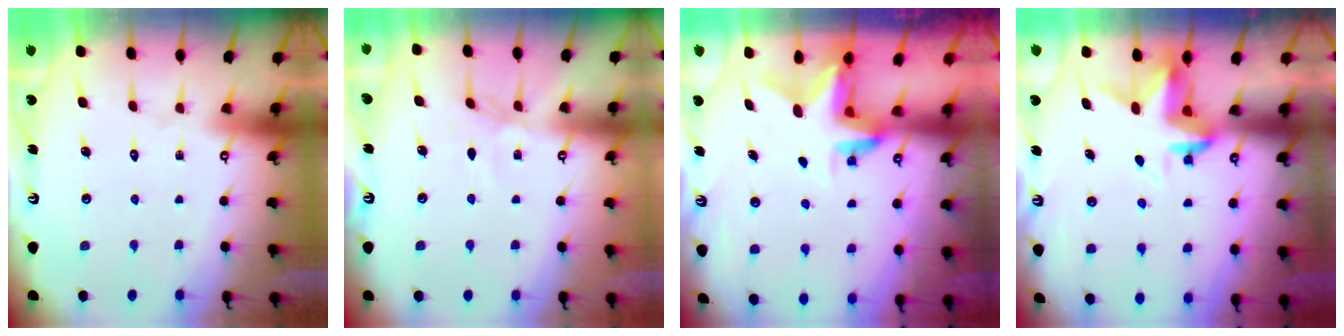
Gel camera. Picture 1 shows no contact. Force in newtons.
{"total": 1.7, "press": 1.7, "slide": 0.5}
{"total": 3.1, "press": 3.1, "slide": 0.2}
{"total": 3.5, "press": 3.5, "slide": 0.2}